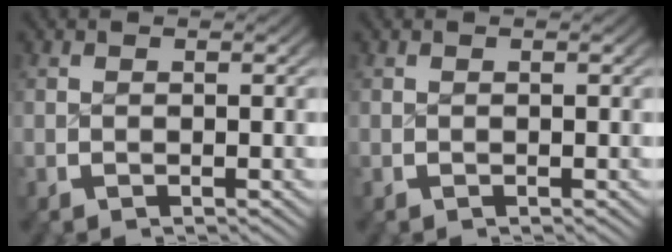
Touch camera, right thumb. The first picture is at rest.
{"total": 0.0}